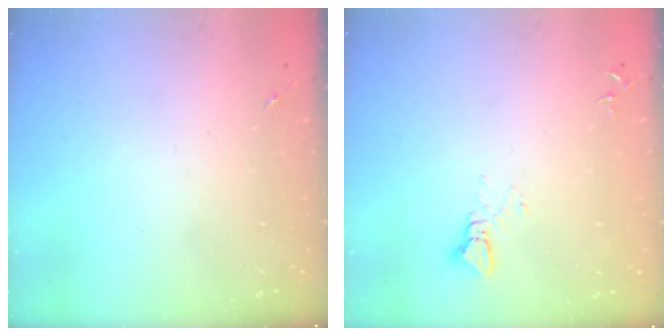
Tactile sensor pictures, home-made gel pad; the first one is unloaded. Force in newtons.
{"total": 2.4, "press": 2.4, "slide": 0.1}